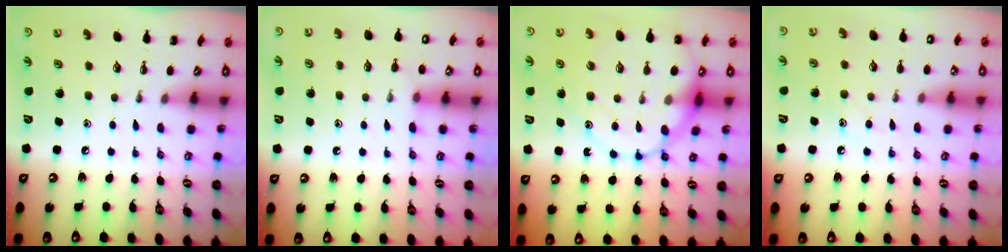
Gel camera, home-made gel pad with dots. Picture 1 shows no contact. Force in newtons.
{"total": 7.7, "press": 7.6, "slide": 1.5}
{"total": 19.1, "press": 18.8, "slide": 3.2}
{"total": 8.1, "press": 7.9, "slide": 1.5}